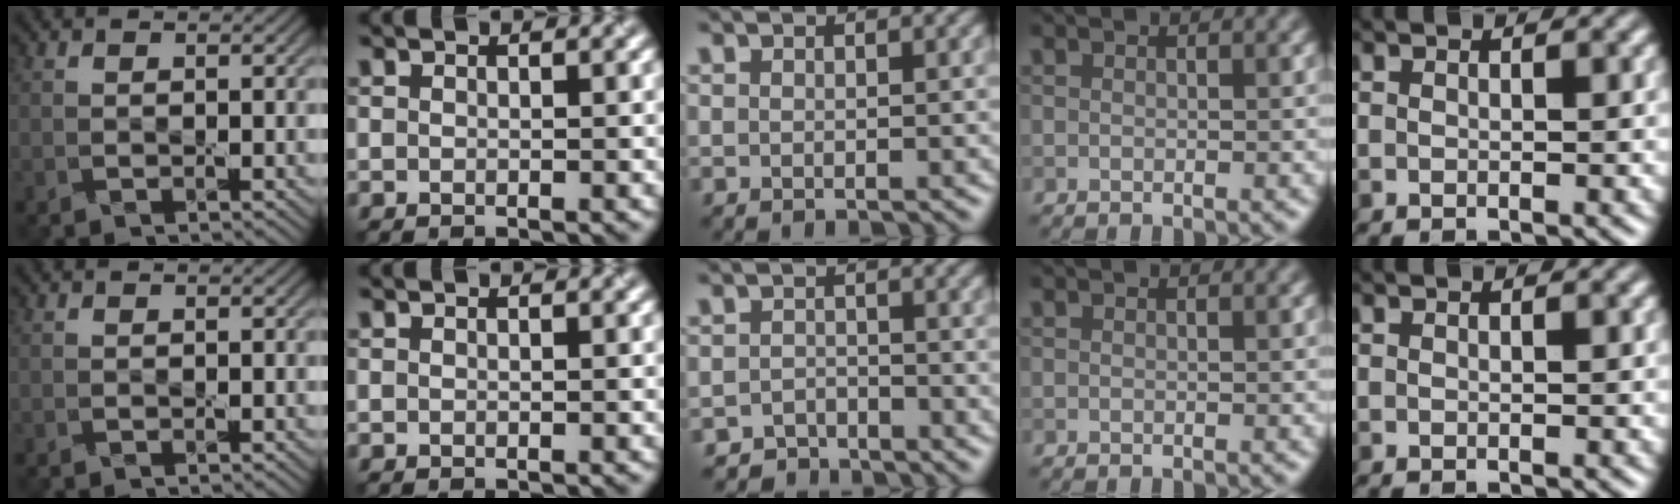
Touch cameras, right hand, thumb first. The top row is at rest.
{"middle": {"total": 2.3, "force": [-2.1, 0.7, -0.4], "torque": [0.019, 0.005, -0.044]}}